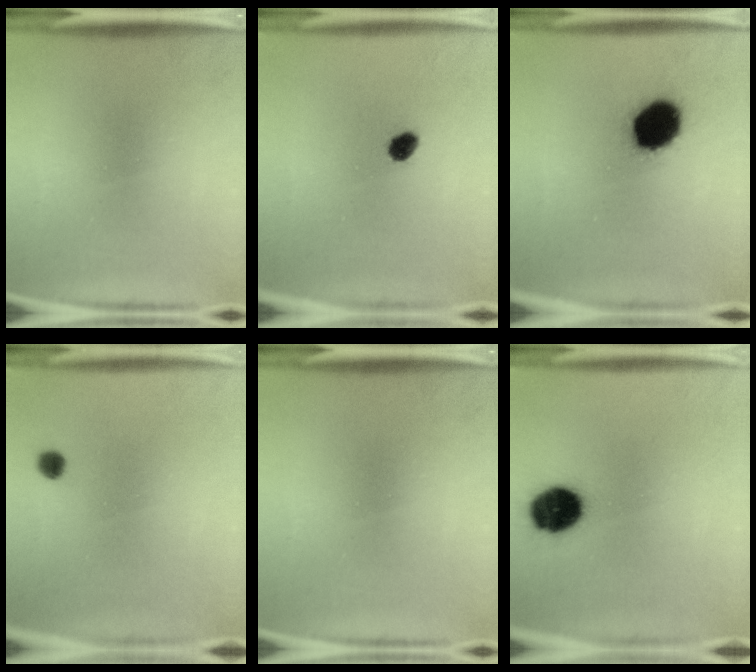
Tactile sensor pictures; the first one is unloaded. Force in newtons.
{"total": 3.0}
{"total": 13.7}
{"total": 1.8}
{"total": 0.0}
{"total": 12.2}